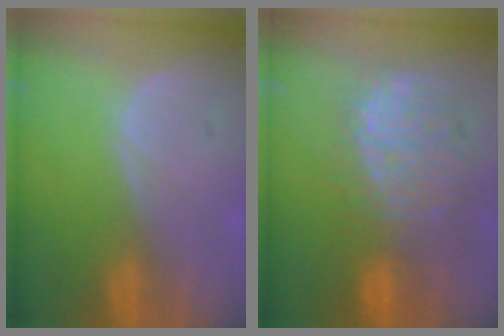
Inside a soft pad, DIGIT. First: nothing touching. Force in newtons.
{"total": 11.4, "press": 10.4, "slide": 4.7}